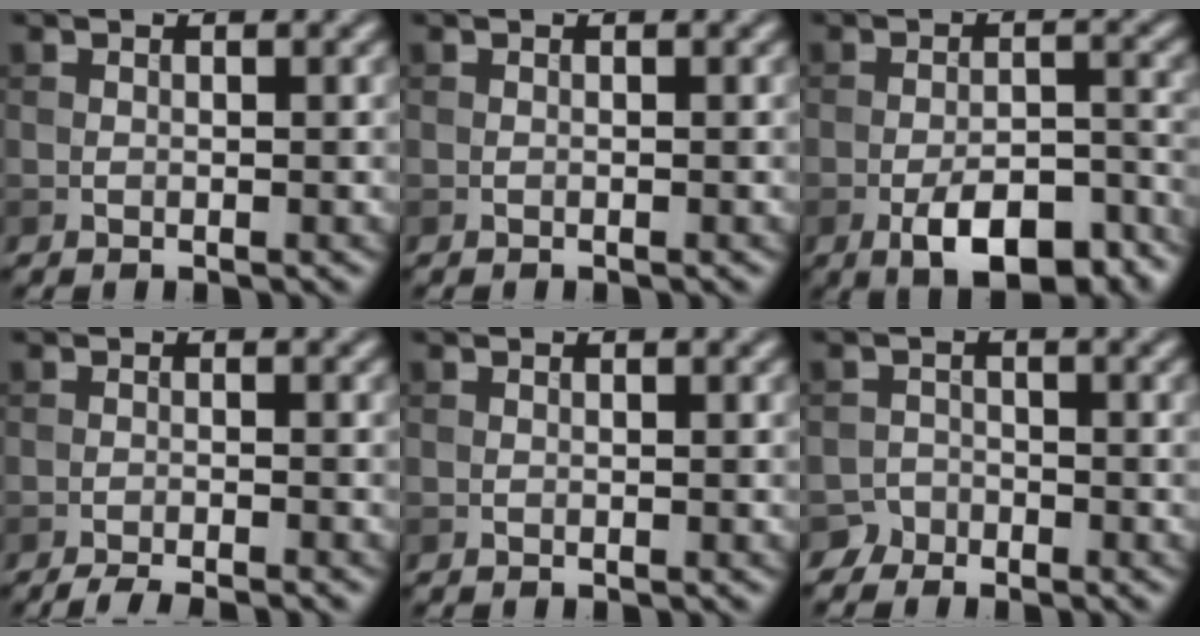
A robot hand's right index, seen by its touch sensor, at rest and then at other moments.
{"total": 0.0}
{"total": 7.6, "force": [-4.4, 2.9, 5.4], "torque": [-0.081, 0.000, -0.067]}
{"total": 3.2, "force": [-2.7, 0.4, 1.6], "torque": [-0.025, -0.003, -0.049]}
{"total": 0.0}
{"total": 2.6, "force": [-2.3, 1.3, -0.3], "torque": [0.014, 0.005, -0.038]}